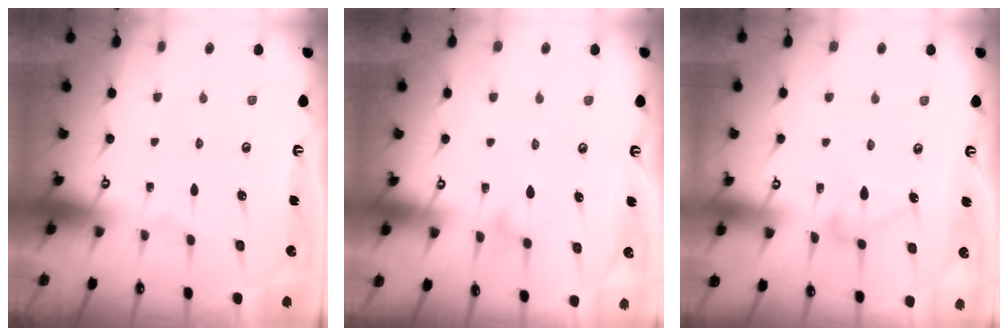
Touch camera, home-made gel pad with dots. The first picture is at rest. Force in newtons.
{"total": 10.8, "press": 10.7, "slide": 0.5}
{"total": 8.0, "press": 8.0, "slide": 0.4}